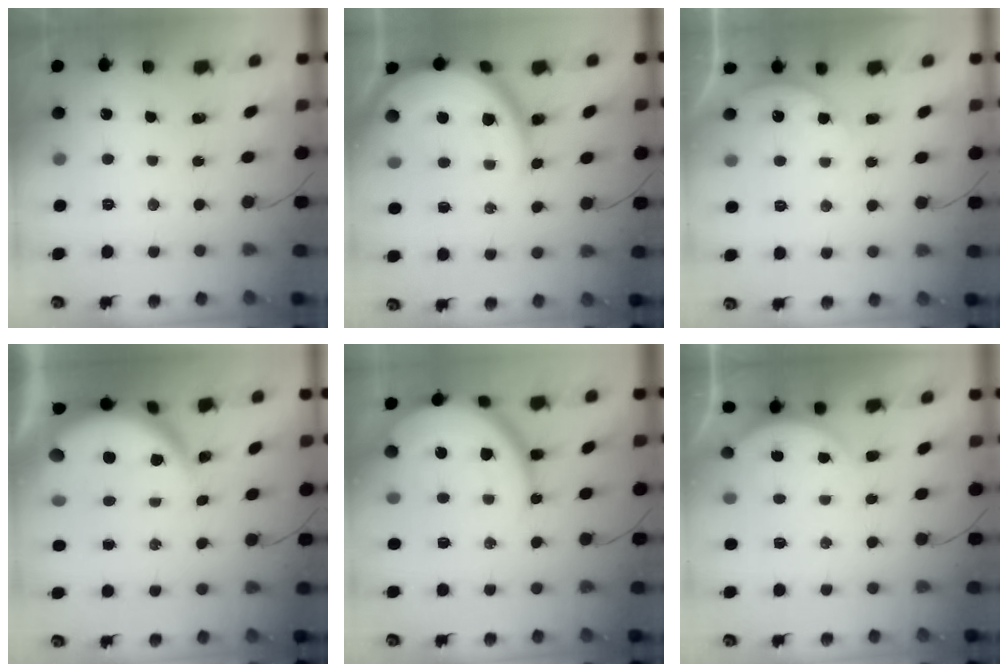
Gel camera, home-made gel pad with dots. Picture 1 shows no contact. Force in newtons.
{"total": 15.2, "press": 15.2, "slide": 1.1}
{"total": 4.2, "press": 4.1, "slide": 0.7}
{"total": 7.6, "press": 7.6, "slide": 0.6}
{"total": 13.6, "press": 13.5, "slide": 1.6}
{"total": 2.4, "press": 2.4, "slide": 0.6}